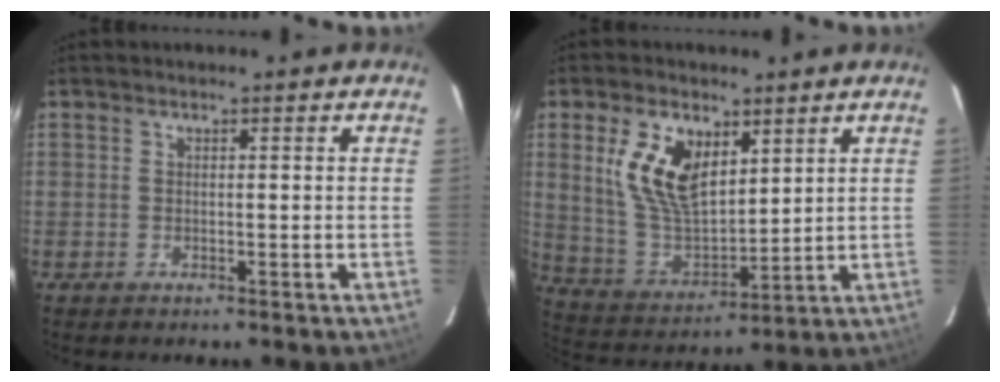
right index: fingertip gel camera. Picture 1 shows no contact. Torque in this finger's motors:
{"motor_torque": [1.30, 0.84, 0.42, 0.18]}